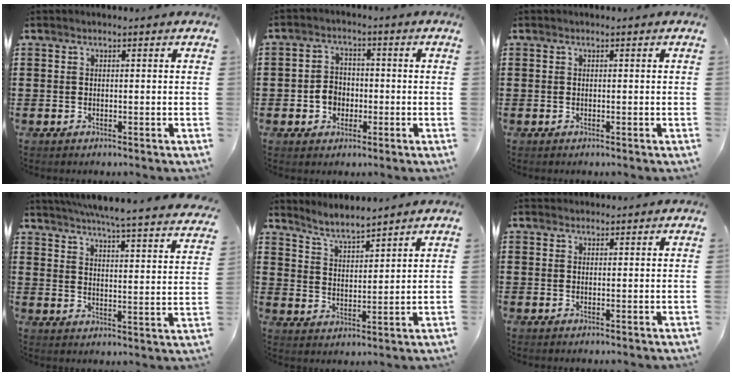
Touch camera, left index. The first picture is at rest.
{"total": 3.9, "force": [-1.1, 3.2, 1.9], "torque": [-0.043, 0.005, -0.022]}
{"total": 0.0}
{"total": 5.1, "force": [4.6, -1.0, 1.9], "torque": [-0.059, -0.043, 0.071]}
{"total": 4.7, "force": [4.6, 0.0, 1.2], "torque": [-0.040, -0.020, 0.081]}
{"total": 0.9, "force": [0.8, 0.3, 0.0], "torque": [-0.002, 0.001, 0.017]}